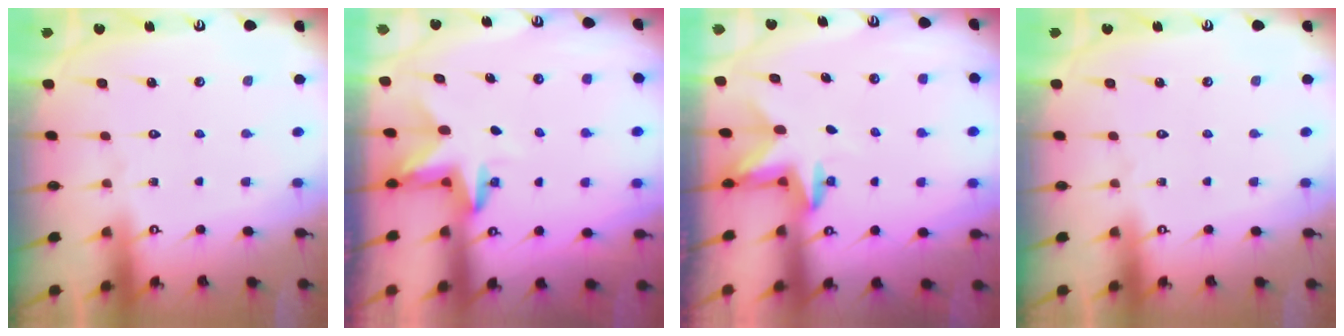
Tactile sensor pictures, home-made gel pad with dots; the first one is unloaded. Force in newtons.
{"total": 3.2, "press": 3.2, "slide": 0.1}
{"total": 3.0, "press": 2.9, "slide": 0.7}
{"total": 0.0}